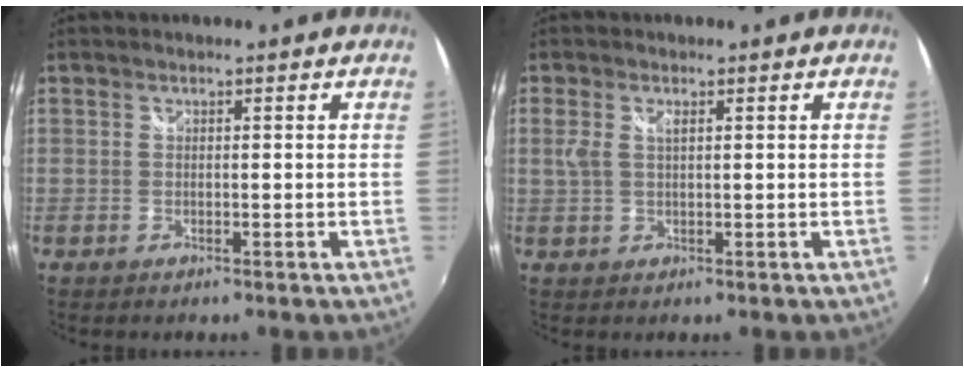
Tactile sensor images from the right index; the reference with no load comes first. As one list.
[{"total": 2.5, "force": [0.7, 1.1, 2.1], "torque": [-0.044, 0.001, 0.012]}]